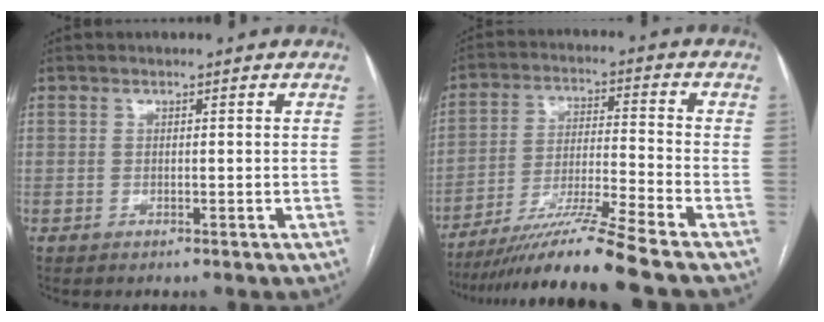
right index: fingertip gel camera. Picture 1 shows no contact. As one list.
[{"total": 13.1, "force": [-10.7, -2.6, 7.1], "torque": [-0.125, -0.022, -0.189]}]